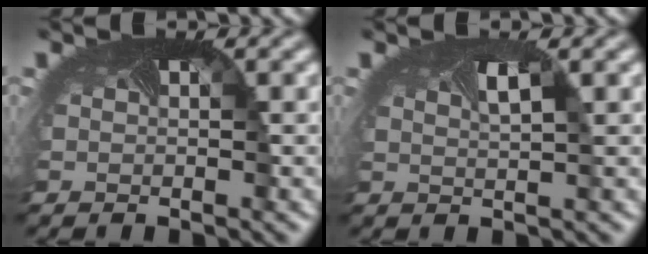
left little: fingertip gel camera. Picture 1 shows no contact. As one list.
[{"total": 1.1, "force": [0.6, 0.0, 1.0], "torque": [-0.013, 0.001, 0.010]}]